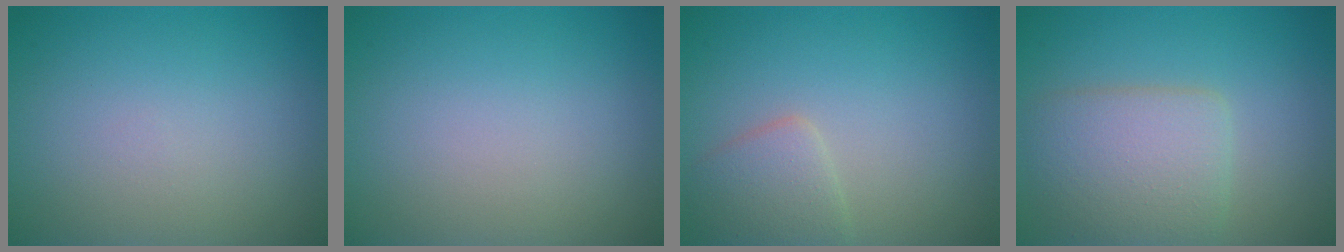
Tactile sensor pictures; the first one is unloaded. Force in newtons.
{"total": 0.0}
{"total": 2.5, "press": 2.5, "slide": 0.1}
{"total": 4.7, "press": 4.7, "slide": 0.1}